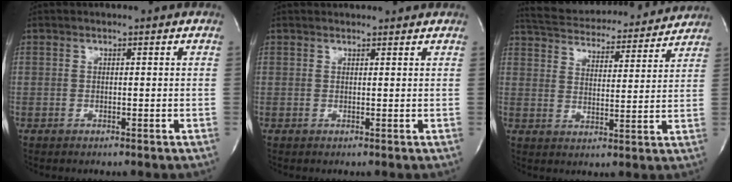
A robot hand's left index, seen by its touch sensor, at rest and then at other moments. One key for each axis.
{"total": 3.5, "fx": 3.4, "fy": 0.6, "fz": 0.5, "tx": -0.008, "ty": 0.021, "tz": 0.039}
{"total": 19.9, "fx": 18.8, "fy": 3.7, "fz": 5.6, "tx": -0.097, "ty": 0.011, "tz": 0.260}